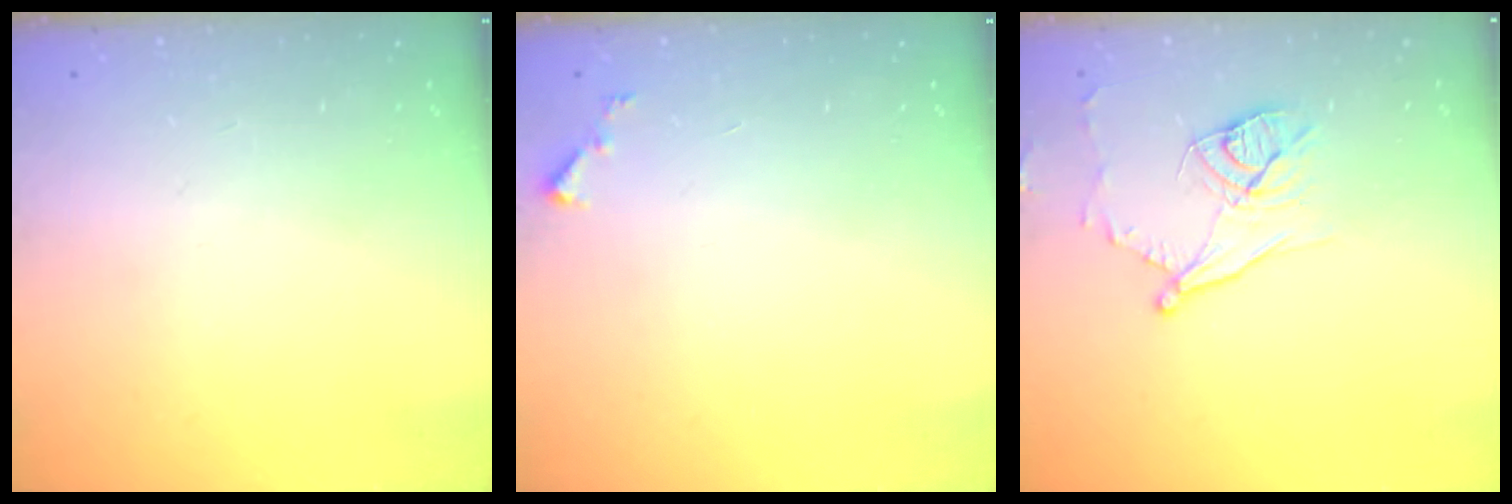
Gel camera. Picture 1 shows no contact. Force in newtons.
{"total": 3.1, "press": 3.1, "slide": 0.2}
{"total": 11.3, "press": 11.0, "slide": 2.3}